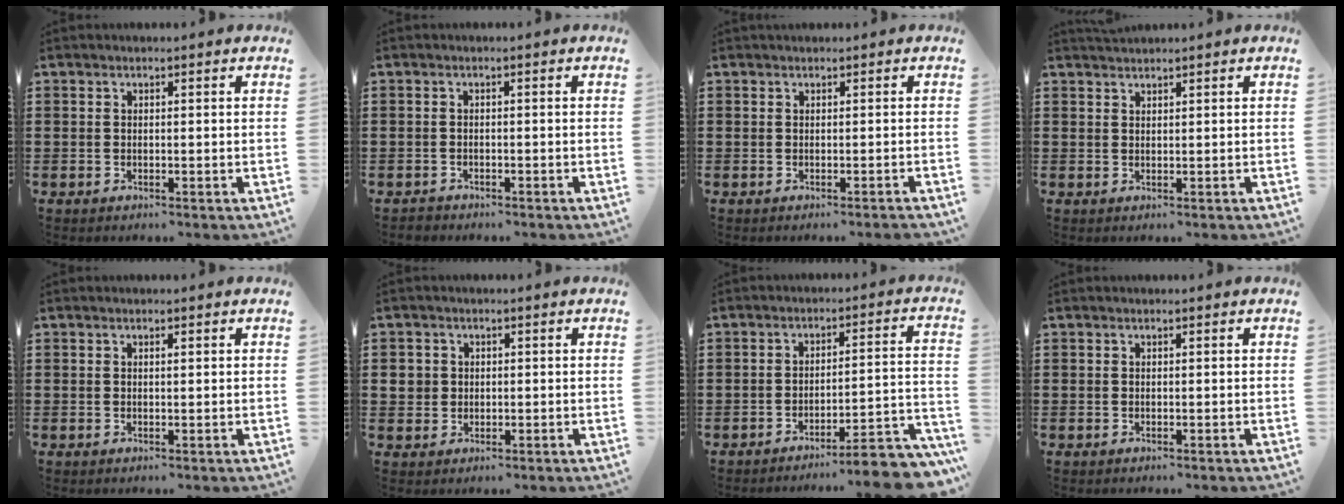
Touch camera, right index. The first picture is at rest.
{"total": 0.9, "force": [-0.9, 0.3, -0.1], "torque": [-0.002, 0.003, -0.021]}
{"total": 0.0}
{"total": 1.1, "force": [1.1, 0.1, 0.0], "torque": [-0.002, -0.001, 0.022]}
{"total": 0.6, "force": [0.2, 0.1, 0.6], "torque": [-0.012, 0.000, 0.004]}
{"total": 2.4, "force": [0.3, 2.2, 0.7], "torque": [-0.022, 0.009, 0.004]}
{"total": 5.9, "force": [-5.3, 0.2, 2.7], "torque": [-0.041, -0.008, -0.101]}
{"total": 0.0}